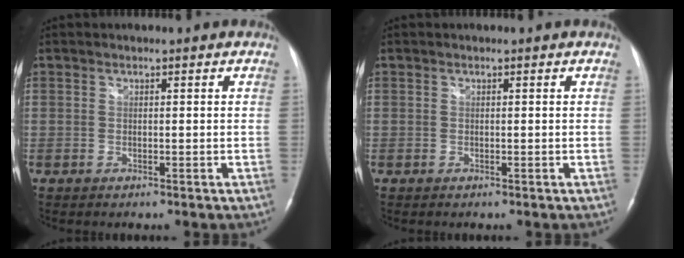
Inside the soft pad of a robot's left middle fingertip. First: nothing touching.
{"total": 0.0}